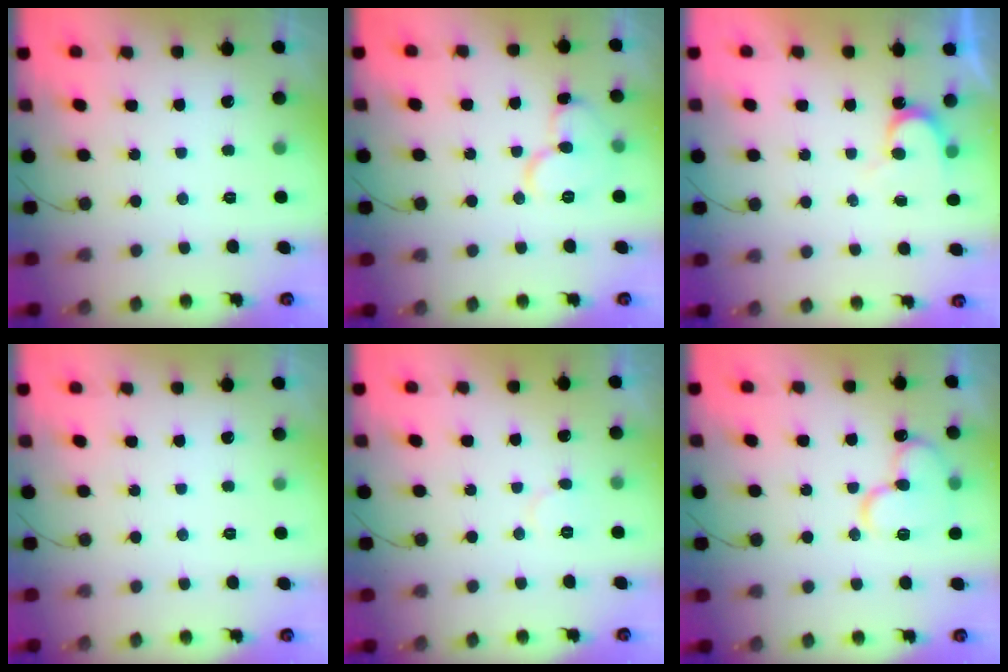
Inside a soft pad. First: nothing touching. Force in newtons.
{"total": 11.0, "press": 11.0, "slide": 1.0}
{"total": 6.4, "press": 6.4, "slide": 0.4}
{"total": 0.0}
{"total": 3.9, "press": 3.8, "slide": 0.5}
{"total": 13.8, "press": 13.7, "slide": 1.8}